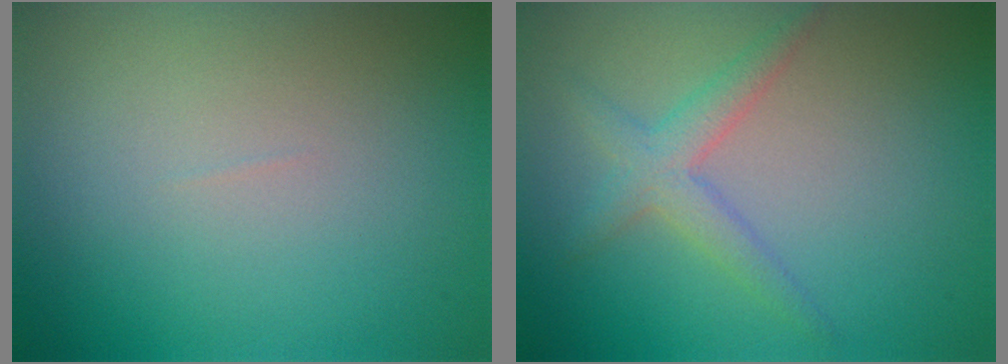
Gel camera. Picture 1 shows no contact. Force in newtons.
{"total": 2.6, "press": 2.6, "slide": 0.1}